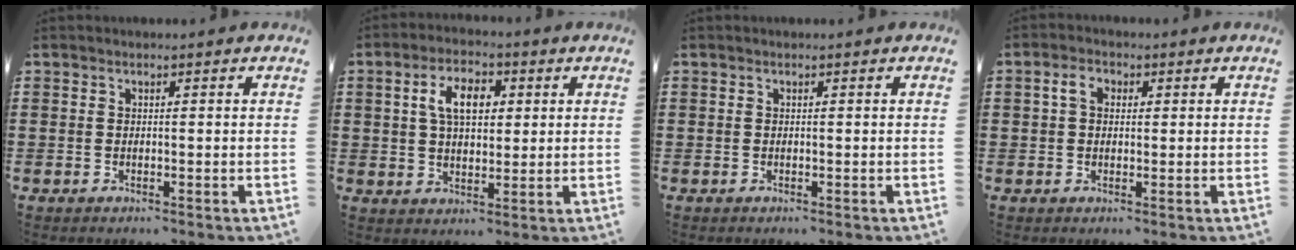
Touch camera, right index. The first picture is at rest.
{"total": 6.5, "force": [1.6, 3.7, 5.1], "torque": [-0.104, 0.014, 0.022]}
{"total": 0.0}
{"total": 2.8, "force": [0.6, 2.0, 1.9], "torque": [-0.043, 0.012, 0.009]}